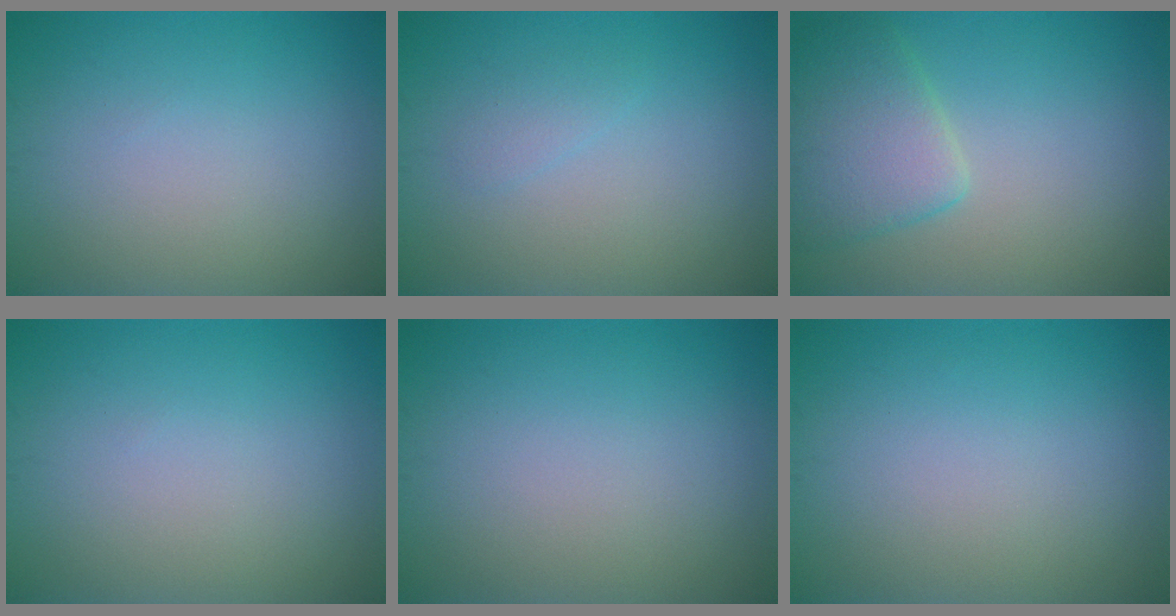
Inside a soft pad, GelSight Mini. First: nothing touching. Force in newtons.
{"total": 1.0, "press": 1.0, "slide": 0.1}
{"total": 4.3, "press": 4.3, "slide": 0.2}
{"total": 0.0}
{"total": 0.0}
{"total": 0.0}